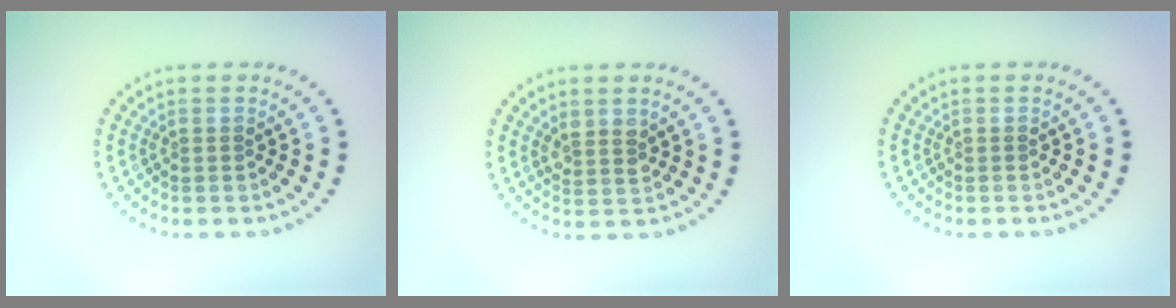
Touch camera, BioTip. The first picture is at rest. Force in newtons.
{"total": 1.7, "press": 1.5, "slide": 0.8}
{"total": 0.0}